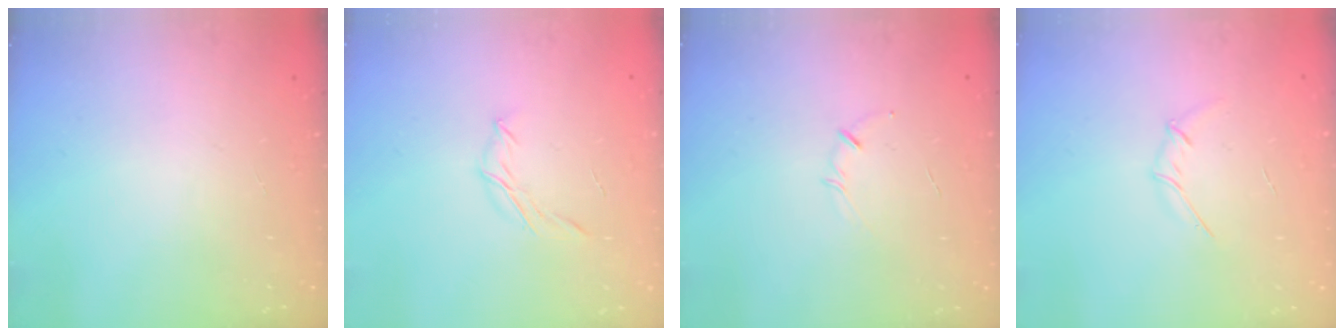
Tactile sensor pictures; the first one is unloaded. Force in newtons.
{"total": 4.7, "press": 4.6, "slide": 1.0}
{"total": 3.1, "press": 3.0, "slide": 0.7}
{"total": 3.3, "press": 3.2, "slide": 0.9}